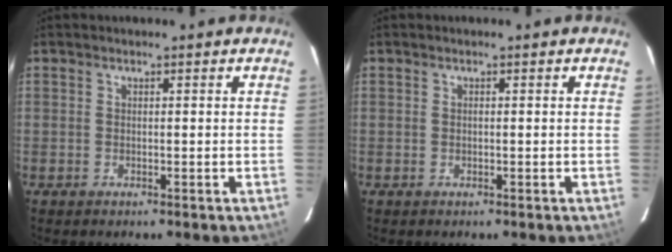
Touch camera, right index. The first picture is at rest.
{"total": 0.0}